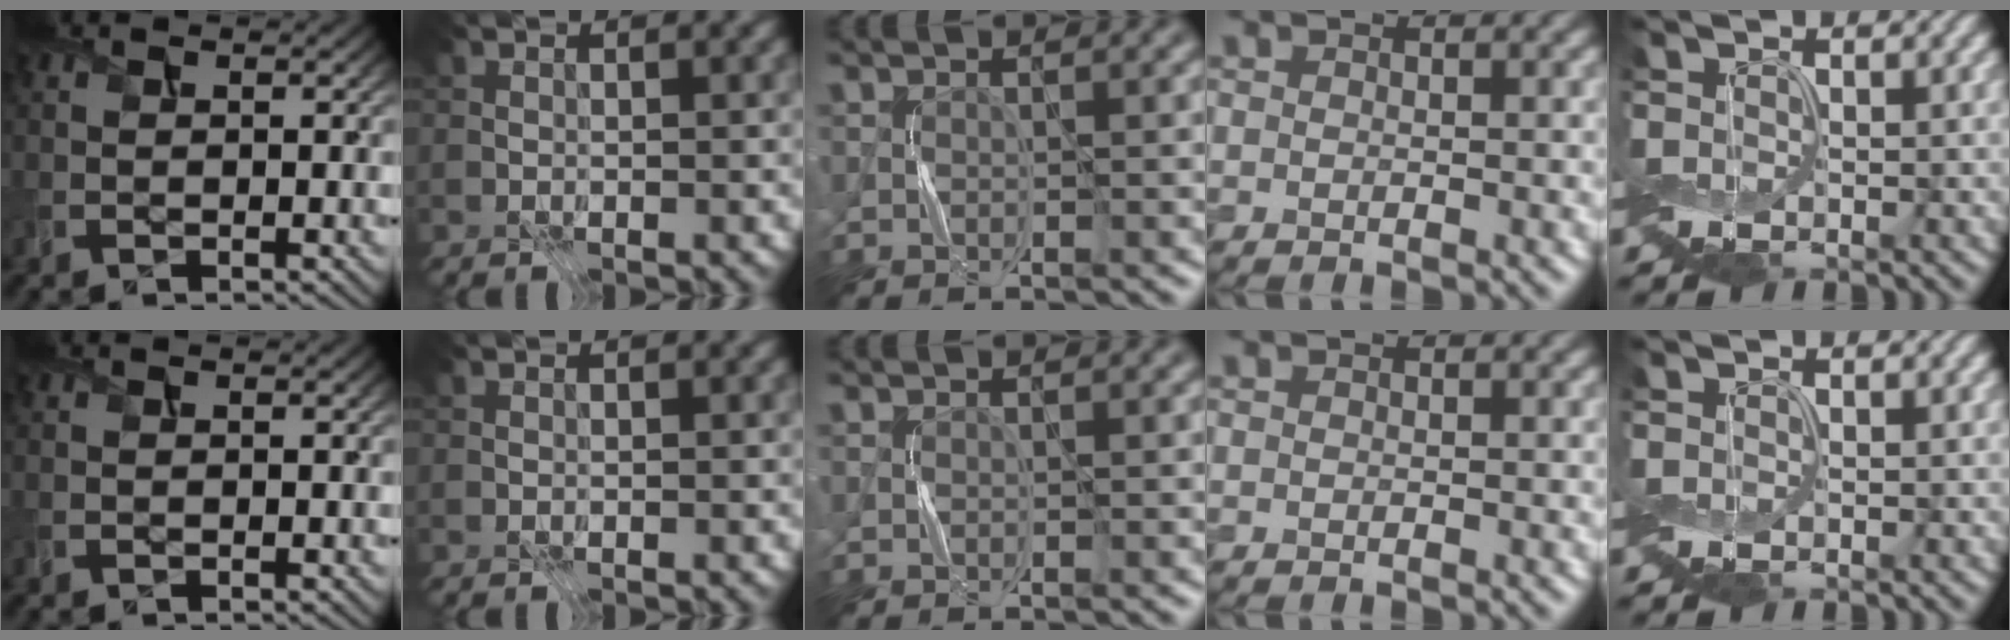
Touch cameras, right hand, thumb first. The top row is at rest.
{}